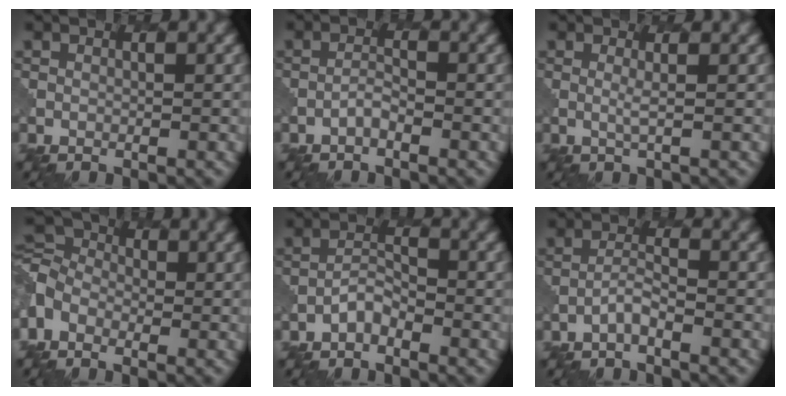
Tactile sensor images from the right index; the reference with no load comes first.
{"total": 0.8, "force": [-0.6, 0.1, 0.5], "torque": [-0.010, 0.004, -0.015]}
{"total": 1.1, "force": [0.5, 0.2, 1.0], "torque": [-0.017, -0.004, 0.005]}
{"total": 4.1, "force": [-1.8, 2.9, 2.2], "torque": [-0.049, 0.006, -0.055]}
{"total": 1.4, "force": [-1.1, 0.6, 0.7], "torque": [-0.012, 0.008, -0.025]}
{"total": 1.2, "force": [-1.0, 0.1, 0.7], "torque": [-0.014, 0.006, -0.025]}